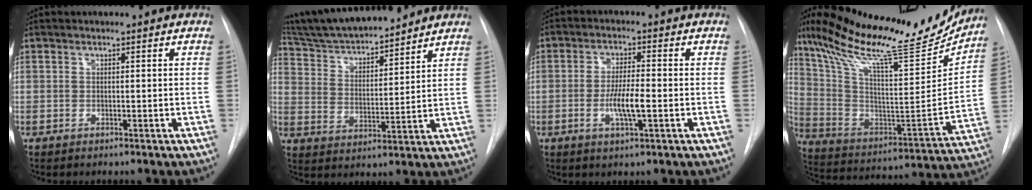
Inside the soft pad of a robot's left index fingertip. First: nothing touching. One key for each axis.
{"total": 16.6, "fx": 15.1, "fy": 2.2, "fz": 6.7, "tx": -0.118, "ty": 0.015, "tz": 0.258}
{"total": 5.5, "fx": -1.3, "fy": 0.7, "fz": 5.2, "tx": -0.104, "ty": -0.005, "tz": -0.024}
{"total": 29.0, "fx": 23.7, "fy": 4.8, "fz": 16.0, "tx": -0.280, "ty": -0.027, "tz": 0.356}